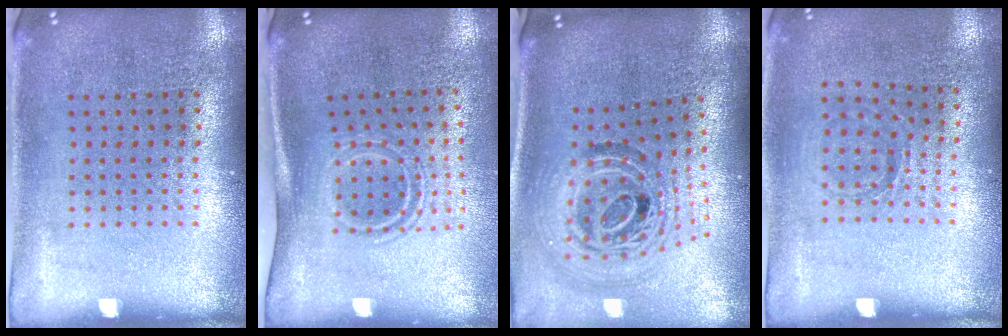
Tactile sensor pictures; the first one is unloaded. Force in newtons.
{"total": 1.6, "press": 1.0, "slide": 1.3}
{"total": 1.9, "press": 1.5, "slide": 1.2}
{"total": 0.9, "press": 0.8, "slide": 0.3}